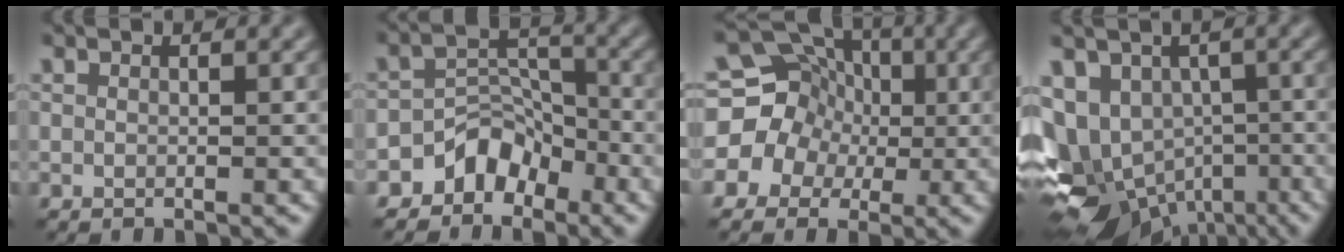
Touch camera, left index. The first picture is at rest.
{"total": 3.9, "force": [-3.0, 2.4, 0.9], "torque": [0.002, 0.009, -0.052]}
{"total": 11.5, "force": [0.3, 10.9, 3.6], "torque": [-0.091, 0.040, -0.035]}
{"total": 10.6, "force": [-3.1, 8.0, 6.2], "torque": [-0.109, -0.021, -0.027]}